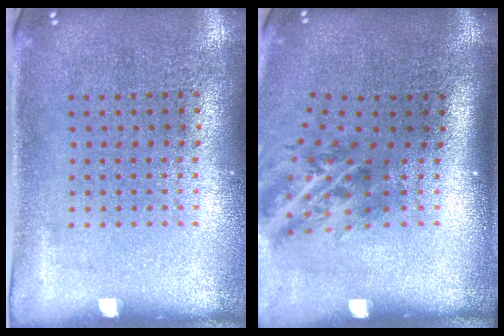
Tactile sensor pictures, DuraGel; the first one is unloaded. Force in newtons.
{"total": 1.9, "press": 1.1, "slide": 1.5}